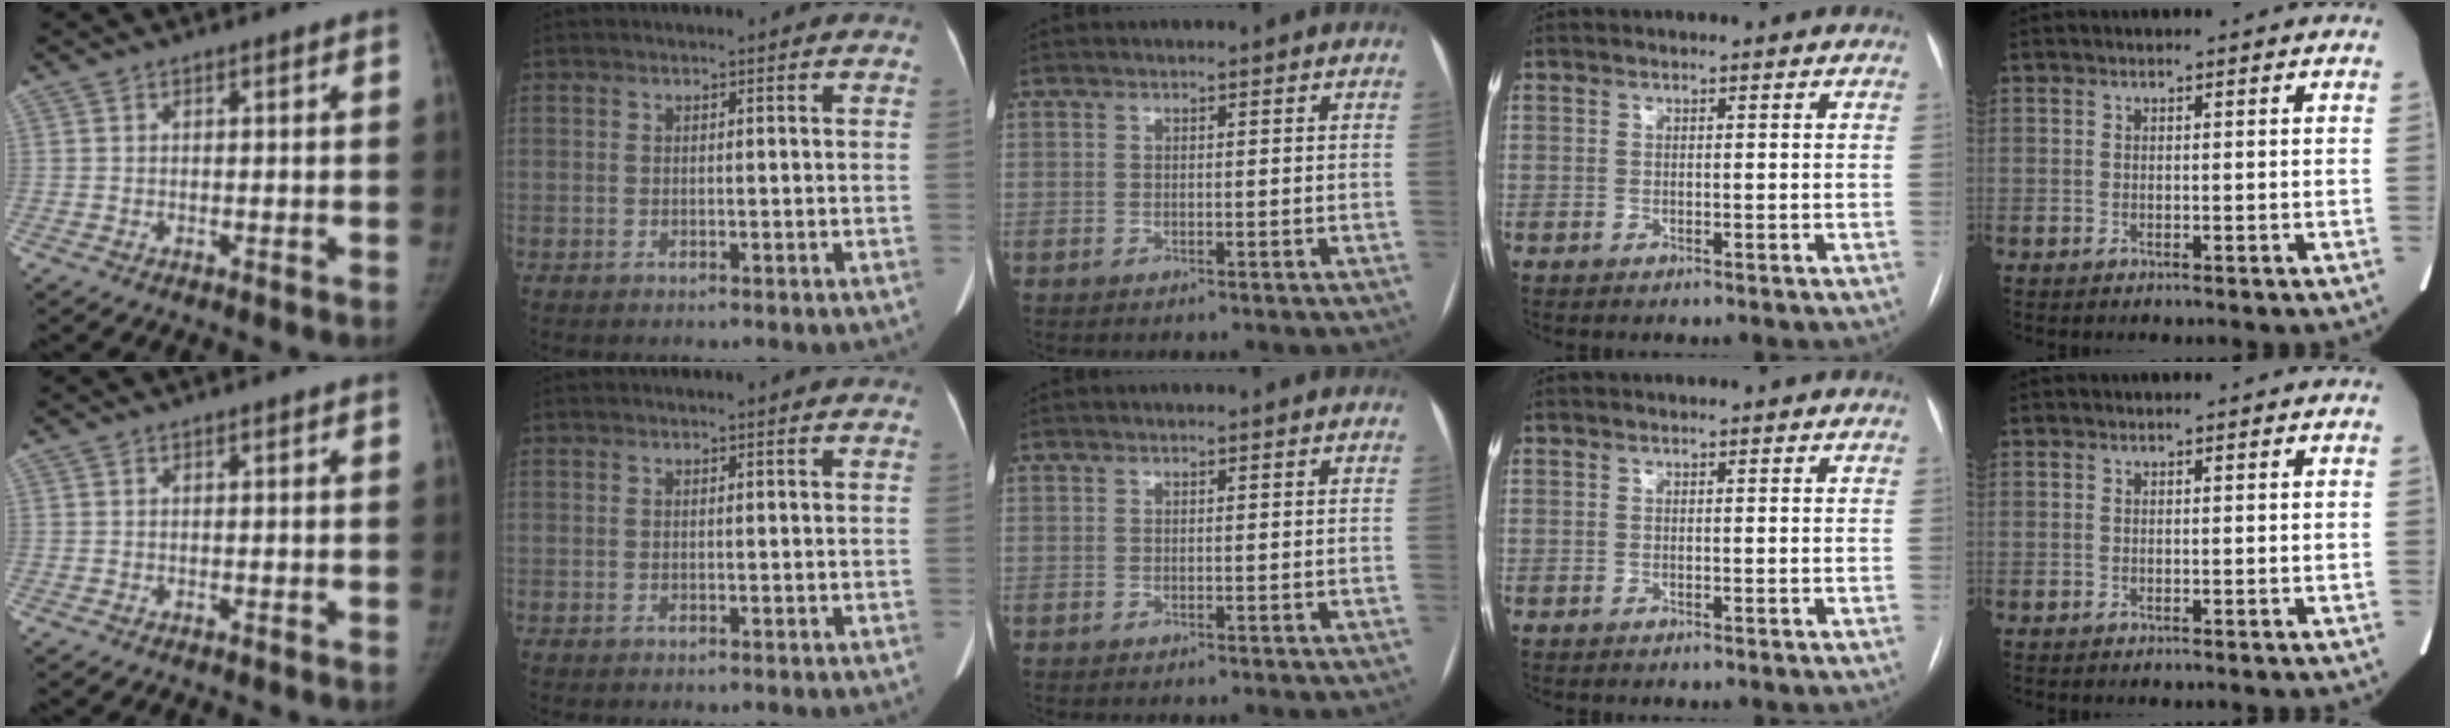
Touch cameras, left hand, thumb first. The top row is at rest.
{}